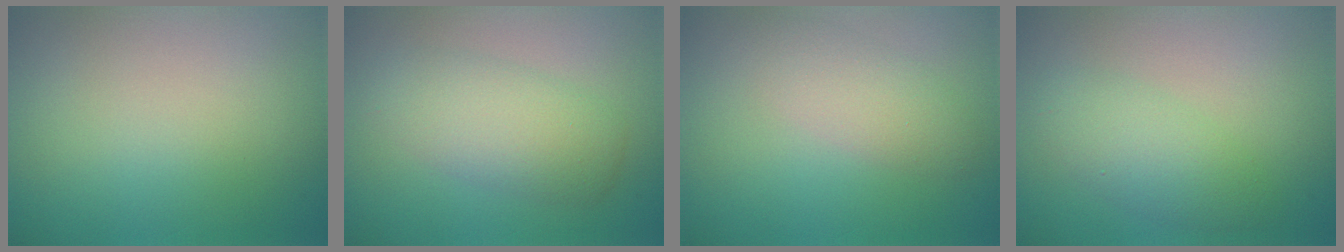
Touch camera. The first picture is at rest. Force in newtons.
{"total": 4.3, "press": 4.3, "slide": 0.2}
{"total": 2.8, "press": 2.8, "slide": 0.1}
{"total": 3.2, "press": 3.2, "slide": 0.1}